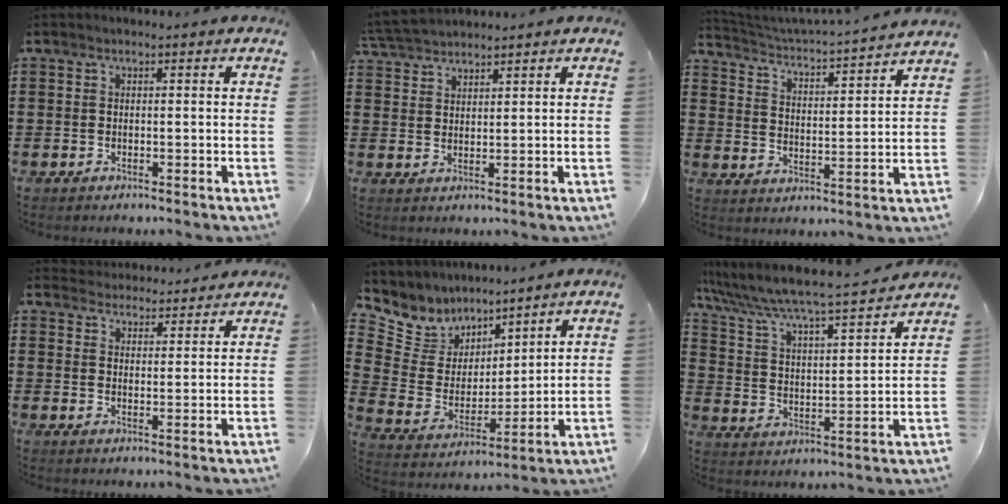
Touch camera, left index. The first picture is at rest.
{"total": 3.6, "force": [3.5, 0.3, 0.7], "torque": [-0.024, -0.005, 0.066]}
{"total": 2.9, "force": [2.7, -0.3, 0.7], "torque": [-0.033, -0.033, 0.036]}
{"total": 3.8, "force": [3.8, 0.4, -0.3], "torque": [-0.008, -0.016, 0.069]}
{"total": 7.8, "force": [5.9, 5.0, 0.1], "torque": [-0.057, -0.048, 0.114]}
{"total": 6.3, "force": [5.7, 0.0, 2.6], "torque": [-0.079, -0.046, 0.088]}